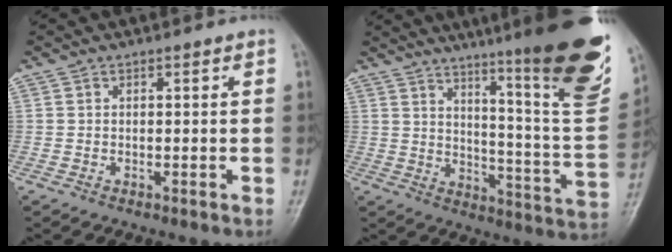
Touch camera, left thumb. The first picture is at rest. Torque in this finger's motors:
{"motor_torque": [3.06, 0.76, 1.49, -1.28, 0.34]}